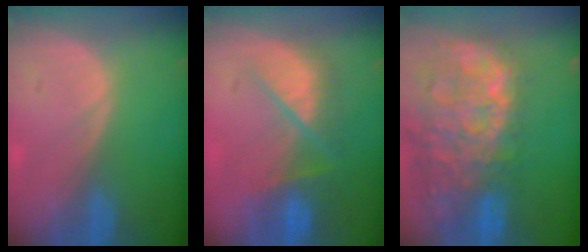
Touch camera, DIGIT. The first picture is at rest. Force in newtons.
{"total": 8.1, "press": 7.3, "slide": 3.3}
{"total": 15.0, "press": 12.2, "slide": 8.7}